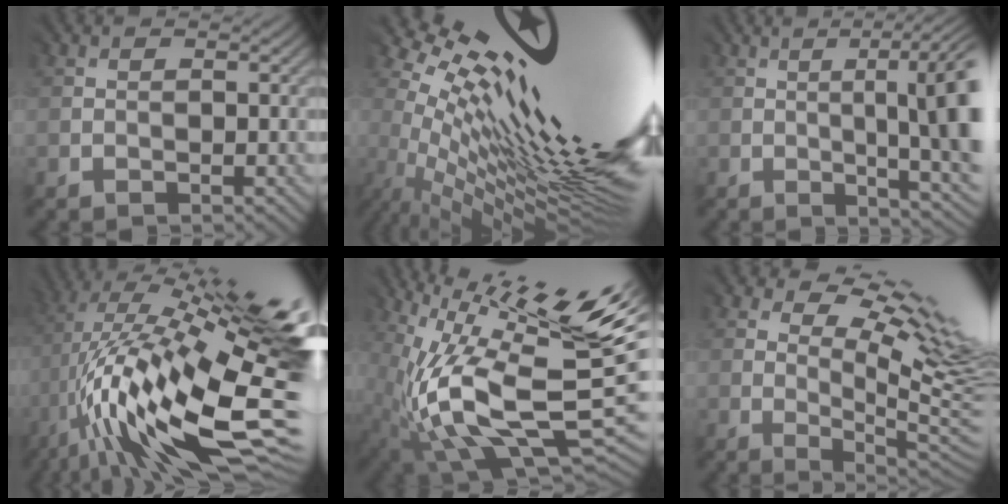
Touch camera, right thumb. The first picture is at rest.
{"total": 18.4, "force": [5.7, 4.2, 16.9], "torque": [-0.226, 0.015, 0.099]}
{"total": 11.0, "force": [-0.3, 3.2, 10.5], "torque": [-0.119, 0.006, 0.003]}
{"total": 18.6, "force": [-0.8, 6.6, 17.4], "torque": [-0.295, -0.005, 0.002]}
{"total": 15.7, "force": [2.2, 5.2, 14.7], "torque": [-0.267, -0.008, 0.045]}
{"total": 10.9, "force": [4.4, 3.4, 9.4], "torque": [-0.176, 0.011, 0.075]}